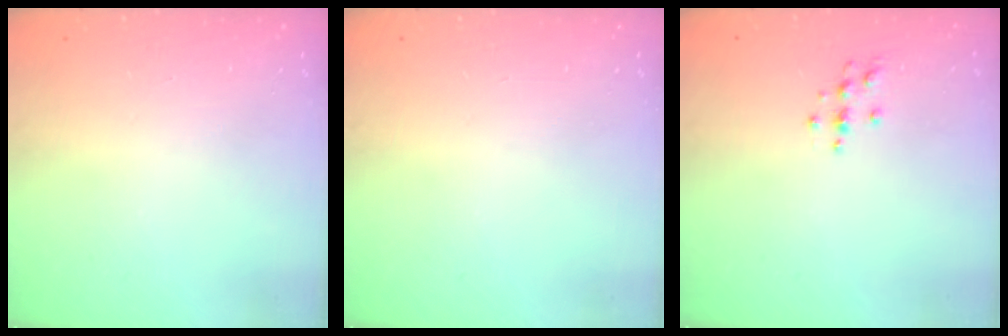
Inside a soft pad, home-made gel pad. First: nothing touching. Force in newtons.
{"total": 0.0}
{"total": 3.5, "press": 3.4, "slide": 0.5}